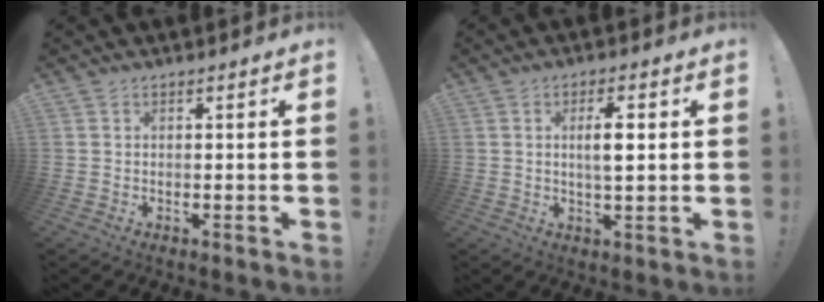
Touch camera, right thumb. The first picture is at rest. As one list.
[{"total": 5.8, "force": [1.1, 1.7, 5.5], "torque": [-0.083, -0.004, 0.012]}]